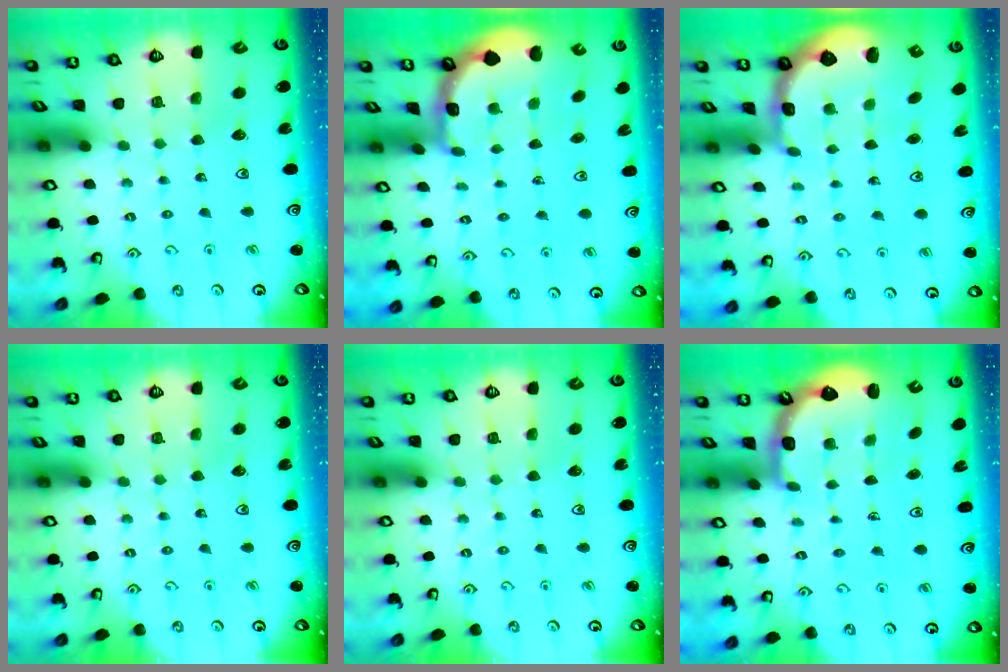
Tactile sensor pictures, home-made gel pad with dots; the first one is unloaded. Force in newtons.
{"total": 1.9, "press": 1.9, "slide": 0.2}
{"total": 2.5, "press": 1.8, "slide": 1.8}
{"total": 0.0}
{"total": 0.0}
{"total": 2.6, "press": 2.2, "slide": 1.4}